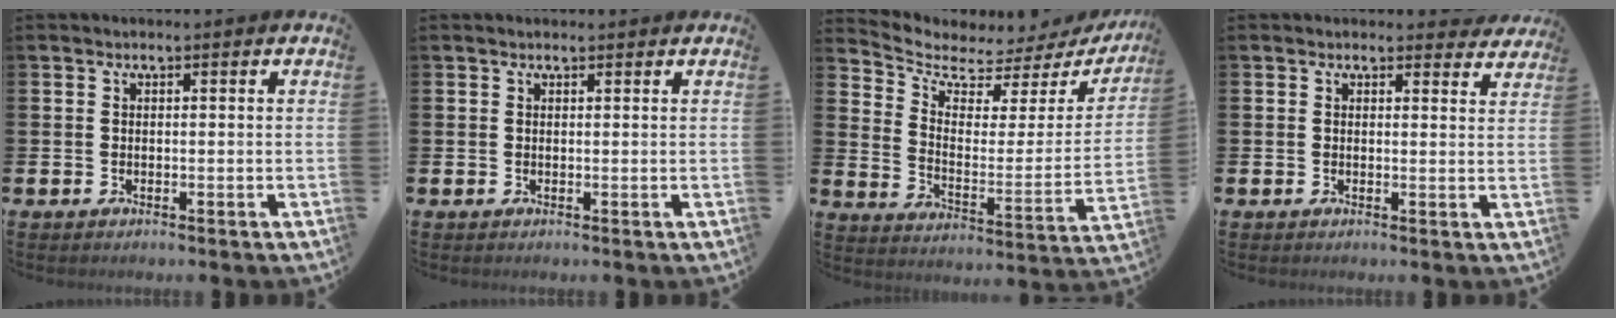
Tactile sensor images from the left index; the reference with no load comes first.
{"total": 0.6, "force": [0.5, 0.1, 0.1], "torque": [0.007, -0.003, 0.007]}
{"total": 4.9, "force": [4.3, 2.1, 0.8], "torque": [-0.051, -0.042, 0.066]}
{"total": 1.8, "force": [1.7, 0.7, 0.1], "torque": [0.011, -0.008, 0.026]}